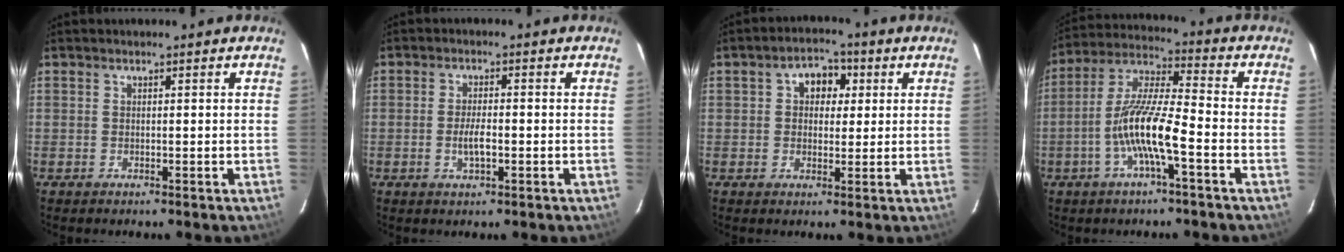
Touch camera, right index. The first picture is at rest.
{"total": 3.5, "force": [-1.0, 1.2, 3.1], "torque": [-0.061, -0.004, -0.017]}
{"total": 5.8, "force": [1.5, 4.4, 3.4], "torque": [-0.048, 0.020, 0.024]}
{"total": 11.4, "force": [-4.2, 1.5, 10.5], "torque": [-0.216, 0.002, -0.087]}